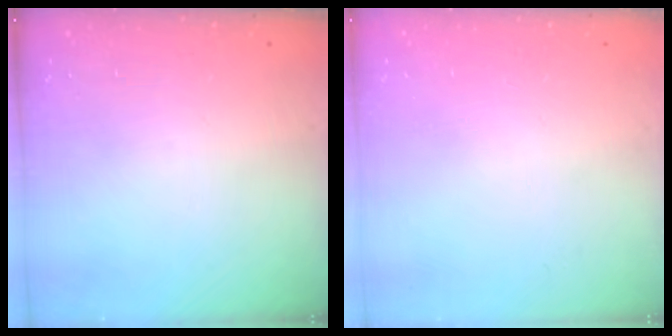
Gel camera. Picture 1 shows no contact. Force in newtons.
{"total": 0.0}